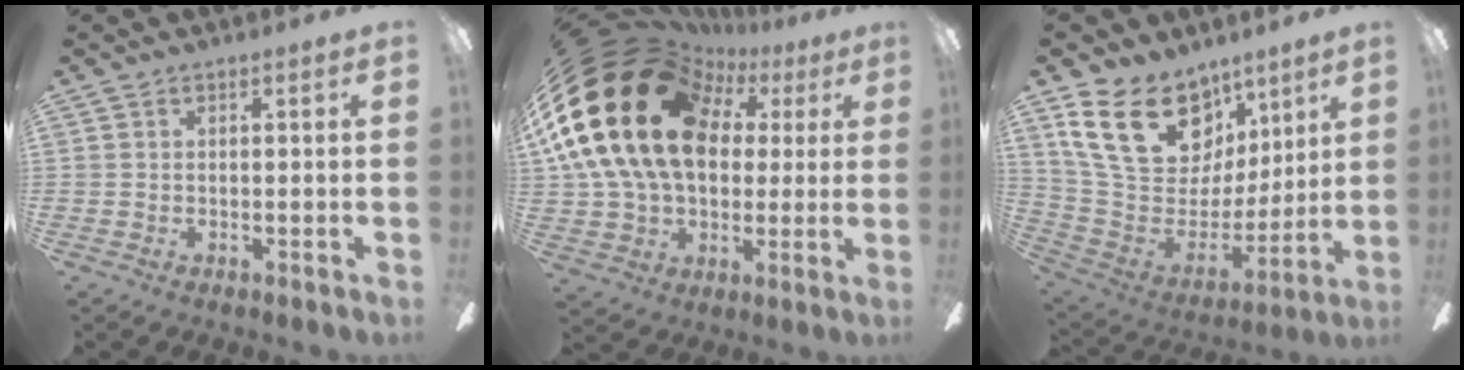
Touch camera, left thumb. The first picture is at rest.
{"total": 28.1, "force": [7.5, 20.3, 17.9], "torque": [-0.382, -0.035, 0.150]}
{"total": 24.5, "force": [12.7, 16.3, 13.1], "torque": [-0.248, -0.065, 0.243]}